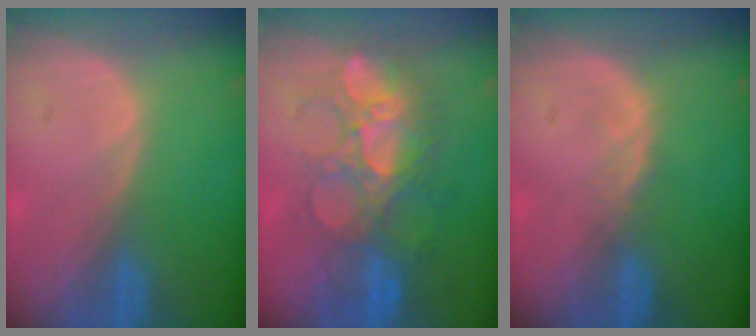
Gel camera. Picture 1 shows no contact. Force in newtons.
{"total": 8.8, "press": 8.6, "slide": 1.6}
{"total": 1.1, "press": 1.1, "slide": 0.2}